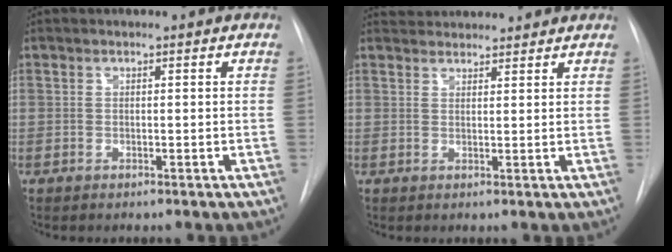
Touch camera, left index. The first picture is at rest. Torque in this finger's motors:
{"motor_torque": [-0.19, -0.82, 0.16, 0.04]}